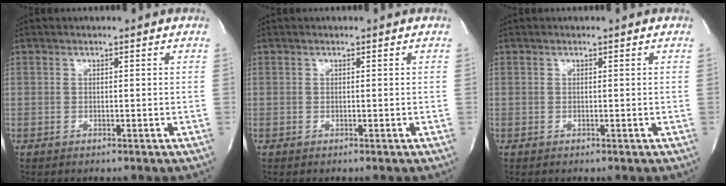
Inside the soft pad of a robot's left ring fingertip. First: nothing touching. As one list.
[{"total": 0.0}, {"total": 0.0}]